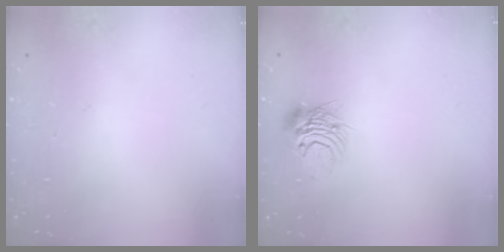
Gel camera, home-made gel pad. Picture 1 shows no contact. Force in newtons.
{"total": 8.2, "press": 8.2, "slide": 0.3}